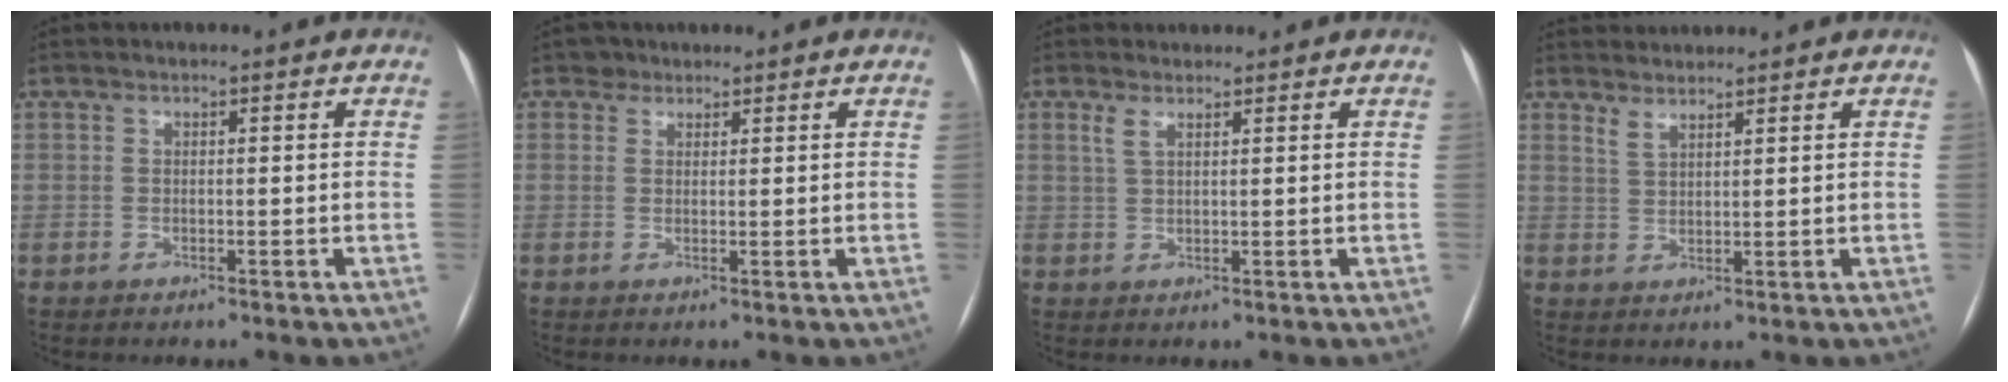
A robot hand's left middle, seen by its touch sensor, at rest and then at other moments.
{"total": 1.6, "force": [1.2, 1.1, -0.3], "torque": [0.011, 0.007, 0.013]}
{"total": 1.9, "force": [1.4, 0.6, 1.2], "torque": [-0.034, 0.011, 0.030]}
{"total": 3.6, "force": [3.5, 0.6, 0.5], "torque": [-0.006, 0.013, 0.062]}